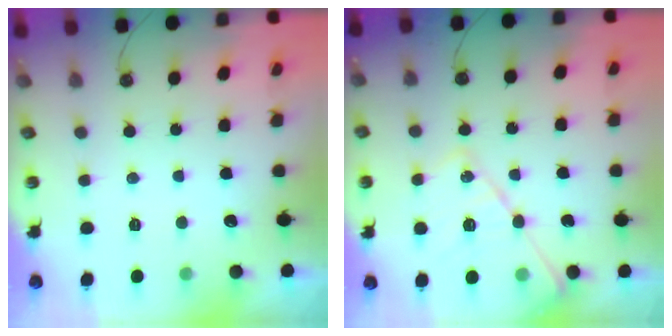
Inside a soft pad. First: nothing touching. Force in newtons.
{"total": 15.5, "press": 15.4, "slide": 1.6}